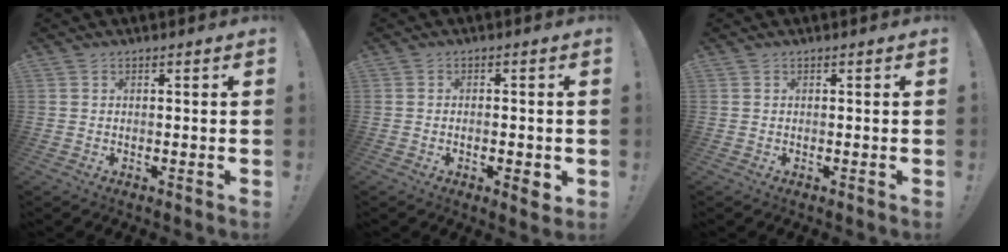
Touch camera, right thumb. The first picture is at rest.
{"total": 3.9, "force": [-1.3, 1.3, 3.5], "torque": [-0.041, 0.000, -0.020]}
{"total": 0.0}